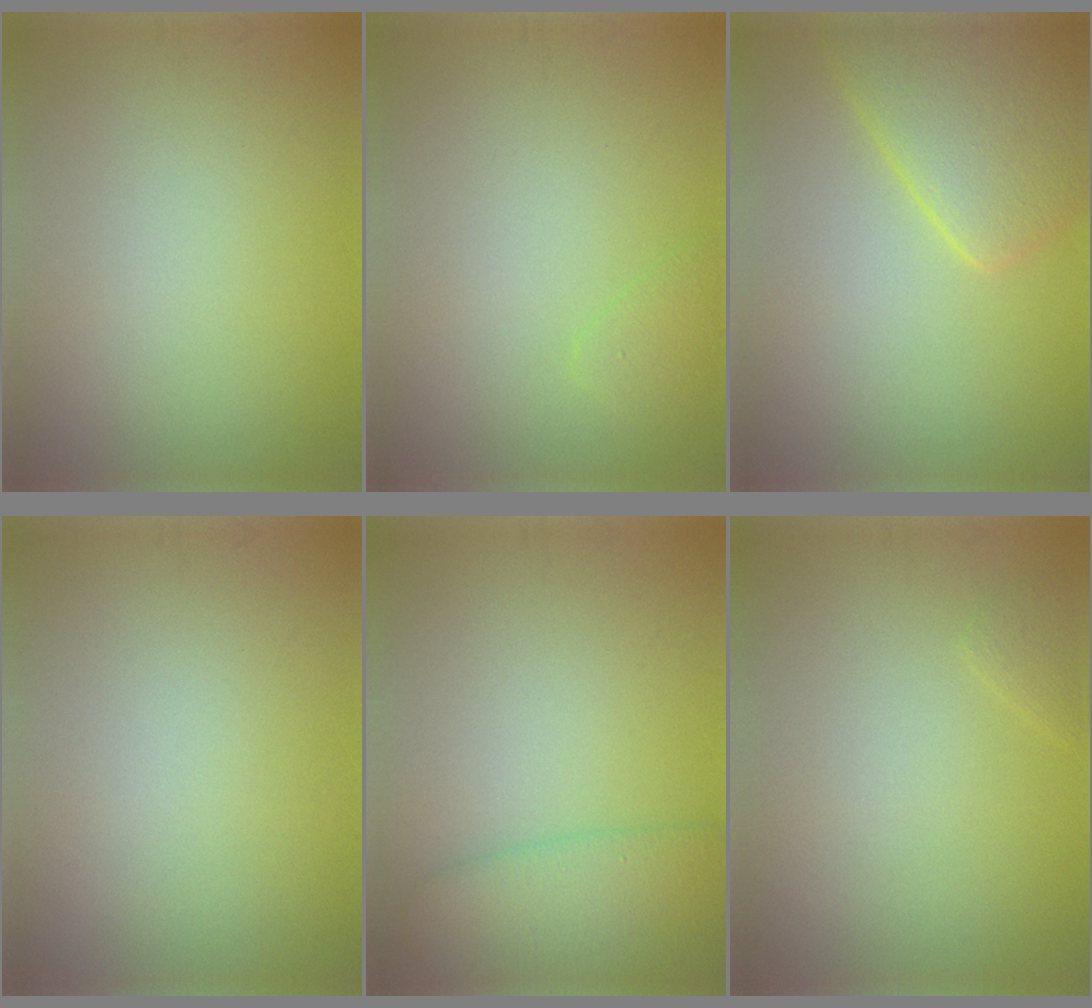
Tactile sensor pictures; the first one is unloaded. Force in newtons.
{"total": 1.2, "press": 1.2, "slide": 0.1}
{"total": 5.6, "press": 5.6, "slide": 0.2}
{"total": 0.0}
{"total": 4.8, "press": 4.8, "slide": 0.2}
{"total": 0.7, "press": 0.7, "slide": 0.1}